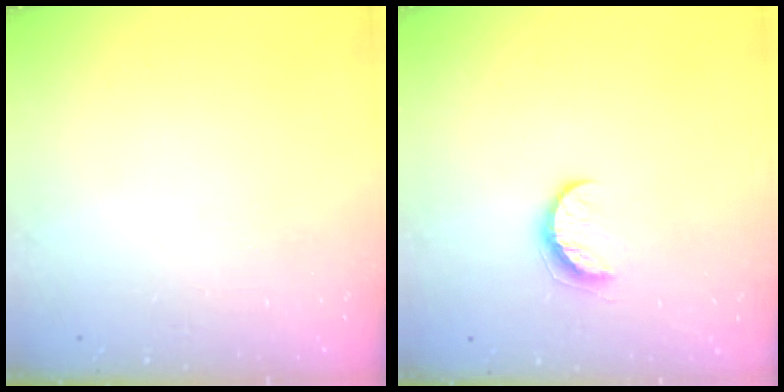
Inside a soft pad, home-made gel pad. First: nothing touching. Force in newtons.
{"total": 7.5, "press": 7.4, "slide": 0.4}